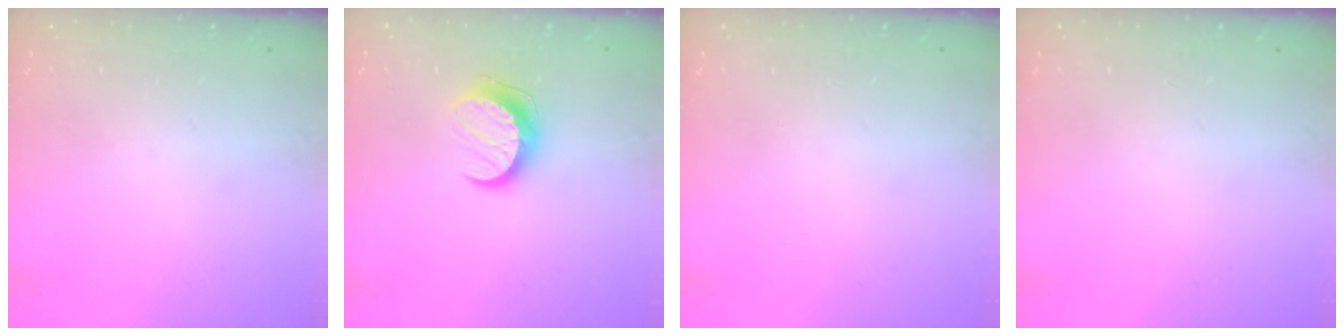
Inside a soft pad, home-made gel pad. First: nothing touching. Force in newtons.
{"total": 10.3, "press": 10.3, "slide": 0.7}
{"total": 0.0}
{"total": 0.0}